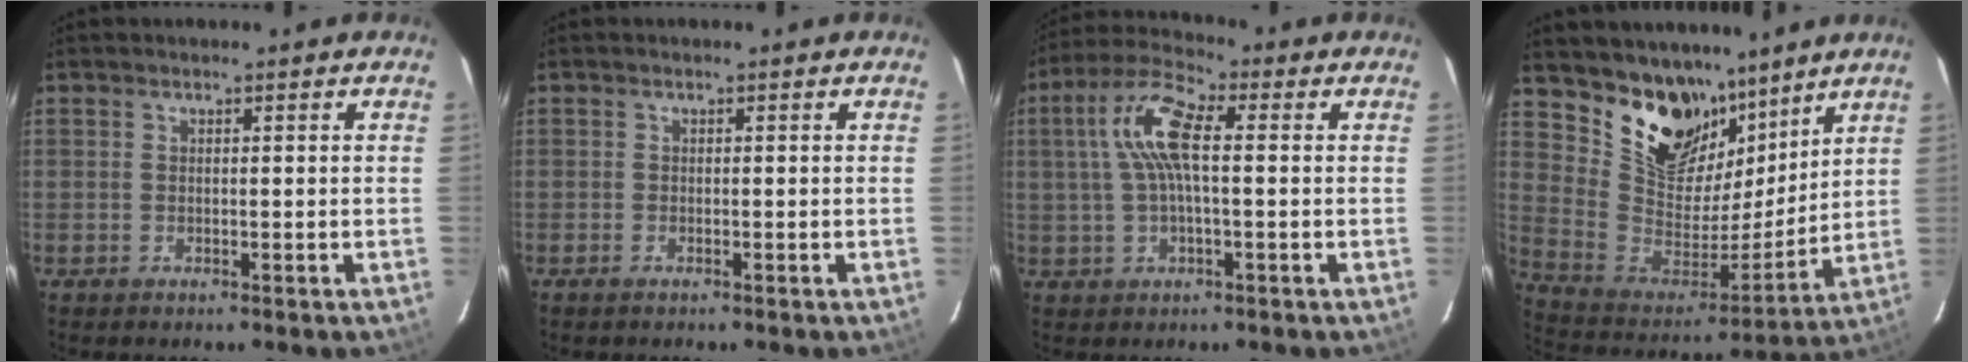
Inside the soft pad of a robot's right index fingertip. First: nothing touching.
{"total": 0.7, "force": [-0.6, 0.3, 0.3], "torque": [-0.008, -0.003, -0.013]}
{"total": 9.8, "force": [1.2, 3.1, 9.2], "torque": [-0.188, 0.021, 0.022]}
{"total": 18.0, "force": [12.8, 10.5, 7.0], "torque": [-0.163, -0.009, 0.246]}